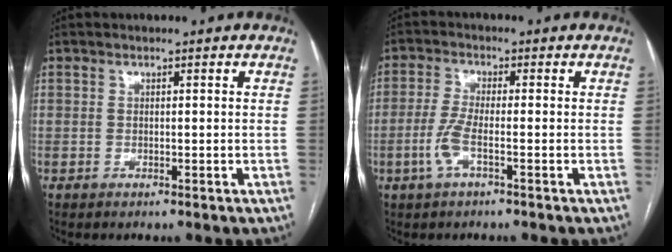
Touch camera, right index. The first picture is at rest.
{"total": 4.5, "force": [-1.8, 0.8, 4.1], "torque": [-0.097, 0.000, -0.040]}